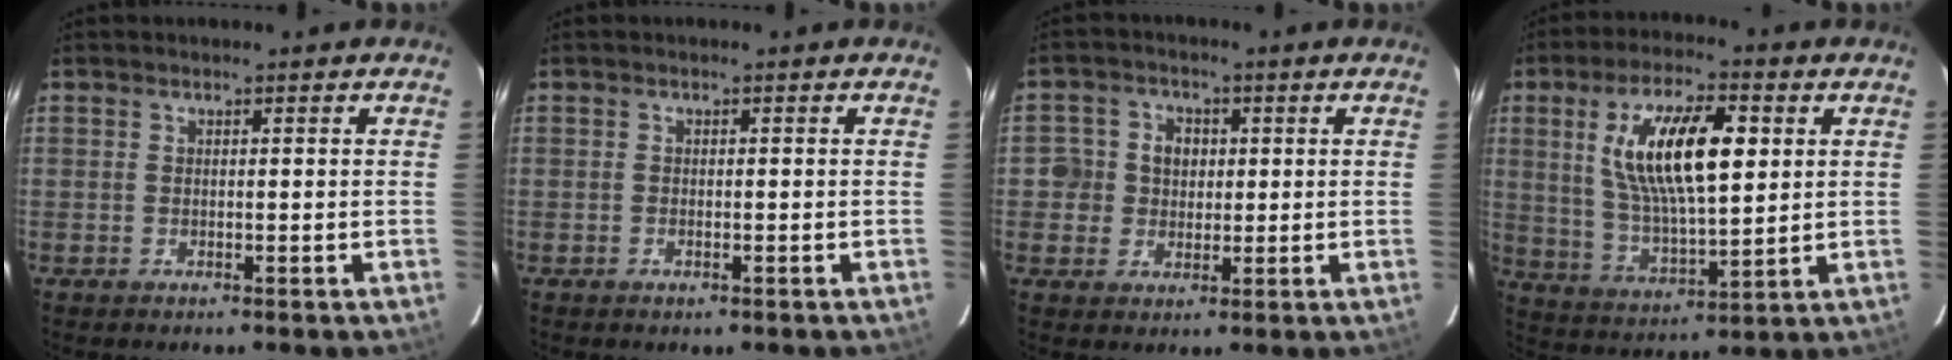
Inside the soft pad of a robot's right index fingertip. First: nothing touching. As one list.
[{"total": 0.9, "force": [-0.5, 0.6, 0.5], "torque": [-0.007, 0.000, -0.008]}, {"total": 5.4, "force": [0.0, 5.3, 1.2], "torque": [-0.013, 0.020, -0.002]}, {"total": 16.6, "force": [4.4, 5.8, 15.0], "torque": [-0.277, 0.010, 0.087]}]